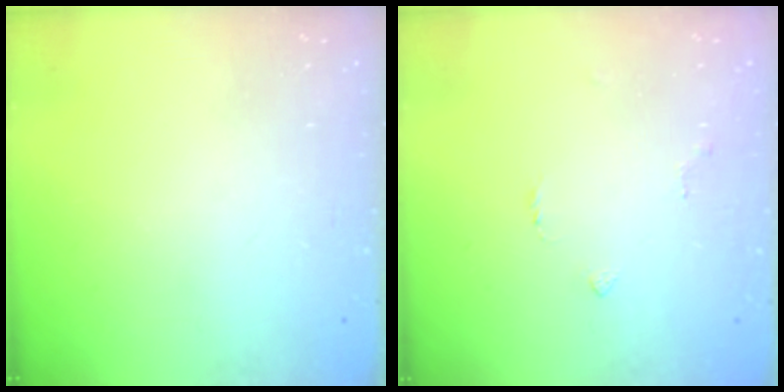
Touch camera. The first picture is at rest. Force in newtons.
{"total": 2.3, "press": 2.2, "slide": 0.6}